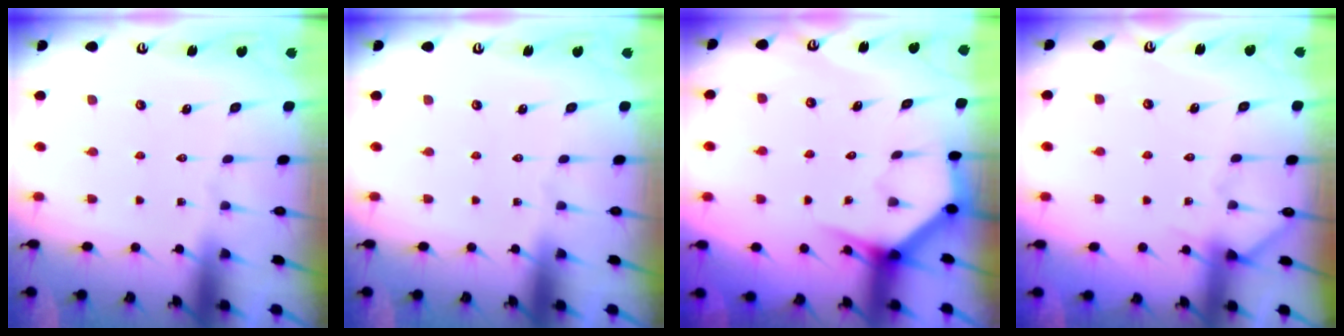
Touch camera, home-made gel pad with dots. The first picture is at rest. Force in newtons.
{"total": 0.0}
{"total": 4.1, "press": 4.1, "slide": 0.3}
{"total": 2.8, "press": 2.8, "slide": 0.2}